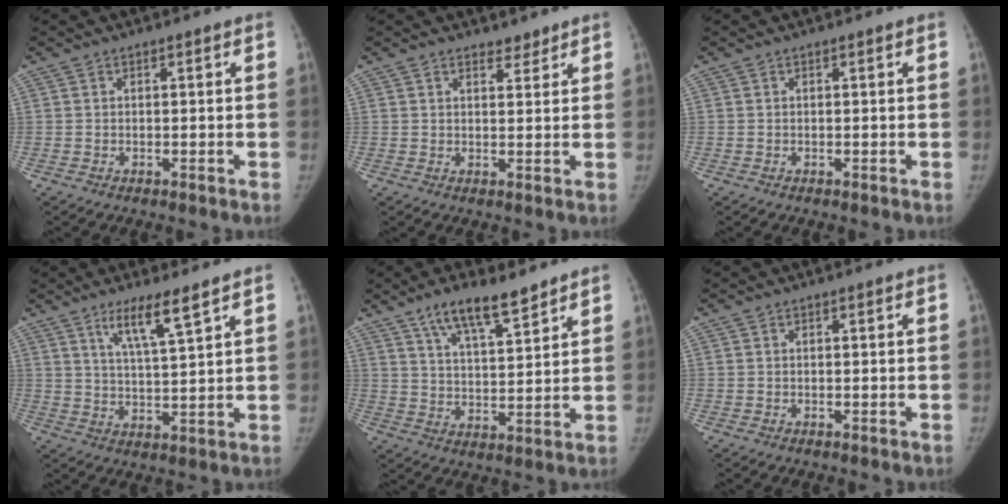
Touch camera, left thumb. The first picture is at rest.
{"total": 2.4, "force": [2.0, 1.1, 0.5], "torque": [0.011, -0.012, 0.026]}
{"total": 0.0}
{"total": 7.4, "force": [4.9, 0.5, 5.5], "torque": [-0.103, -0.034, 0.093]}
{"total": 10.5, "force": [7.6, 2.9, 6.7], "torque": [-0.094, -0.040, 0.135]}
{"total": 0.0}